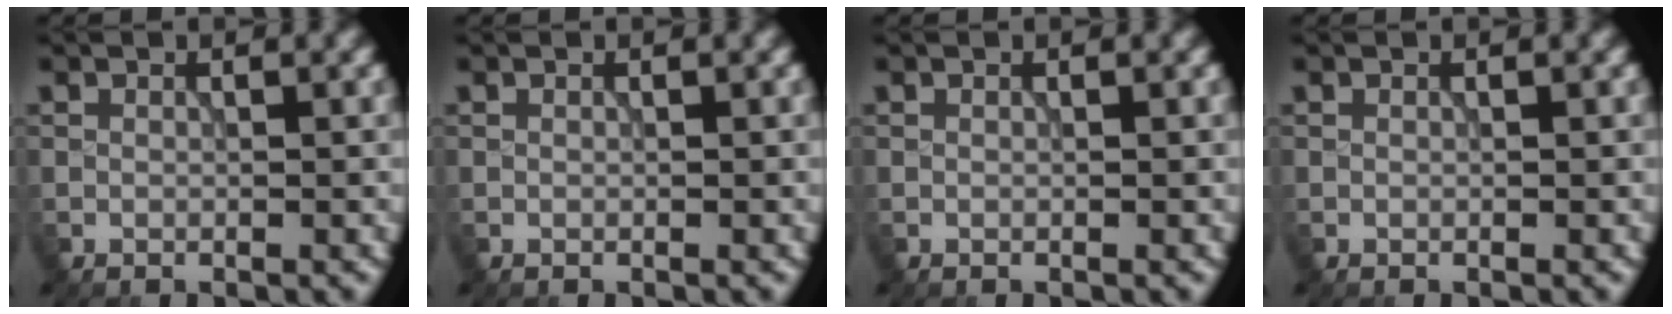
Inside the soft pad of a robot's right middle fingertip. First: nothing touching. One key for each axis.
{"total": 0.0}
{"total": 0.0}
{"total": 0.0}